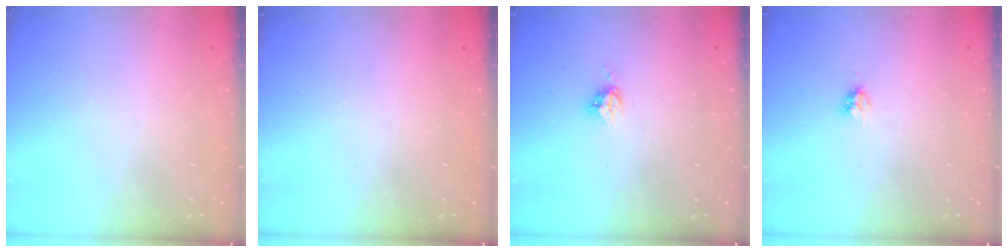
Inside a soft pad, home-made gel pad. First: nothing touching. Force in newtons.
{"total": 0.0}
{"total": 4.0, "press": 4.0, "slide": 0.0}
{"total": 3.9, "press": 3.9, "slide": 0.4}